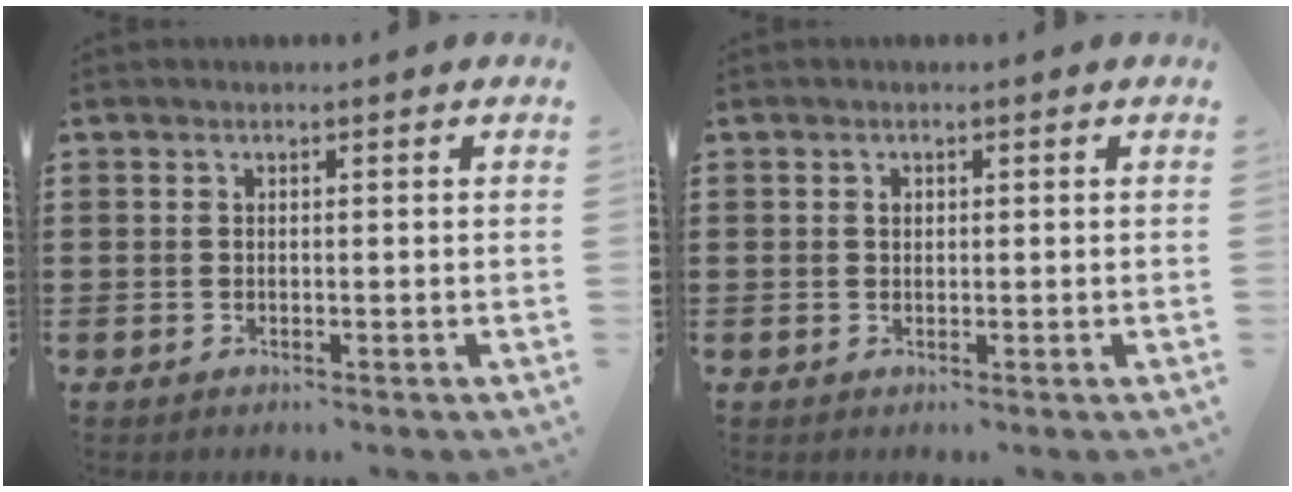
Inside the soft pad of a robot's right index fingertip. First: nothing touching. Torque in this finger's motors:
{"motor_torque": [0.13, -0.03, 0.02, 0.02]}